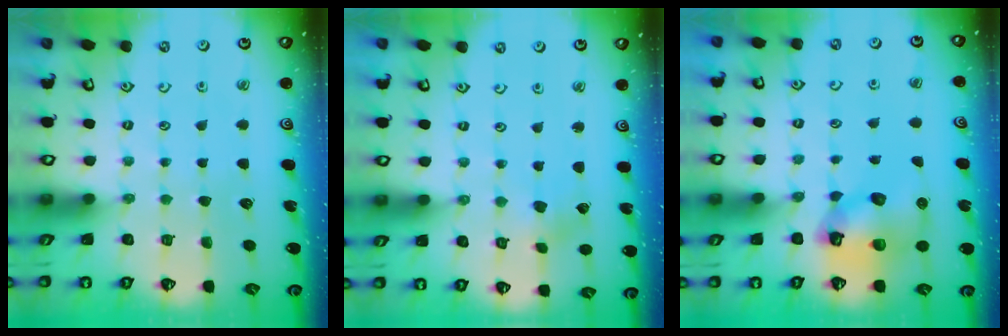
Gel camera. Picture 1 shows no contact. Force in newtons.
{"total": 1.5, "press": 1.4, "slide": 0.2}
{"total": 9.6, "press": 9.6, "slide": 0.4}